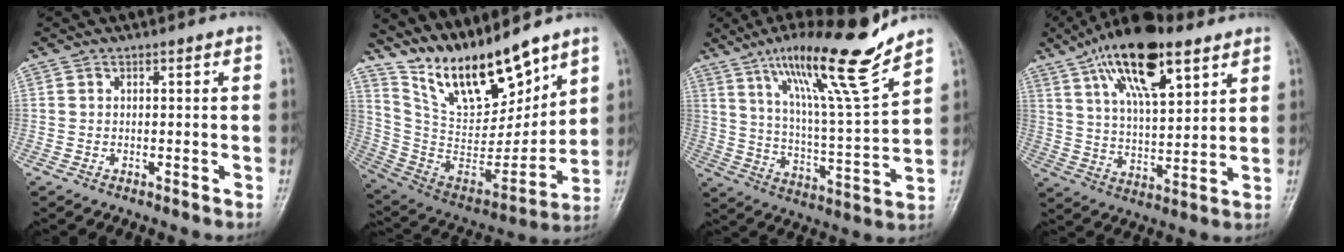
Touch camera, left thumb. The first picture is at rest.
{"total": 19.0, "force": [14.6, 6.4, 10.3], "torque": [-0.132, -0.082, 0.285]}
{"total": 19.1, "force": [13.4, 1.4, 13.5], "torque": [-0.207, -0.072, 0.227]}
{"total": 18.4, "force": [10.2, 7.1, 13.6], "torque": [-0.209, -0.028, 0.180]}